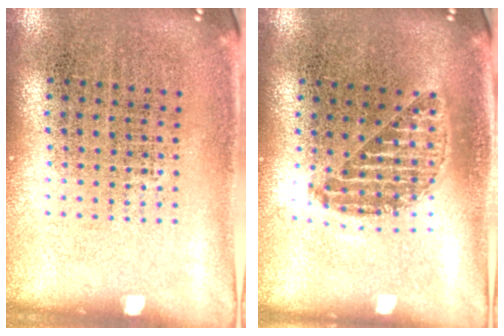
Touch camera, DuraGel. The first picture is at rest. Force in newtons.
{"total": 1.1, "press": 1.0, "slide": 0.5}